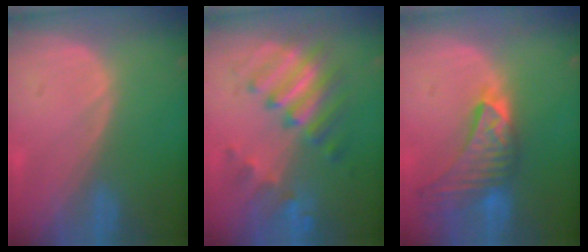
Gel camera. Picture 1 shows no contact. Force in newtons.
{"total": 8.0, "press": 8.0, "slide": 0.2}
{"total": 9.1, "press": 8.2, "slide": 3.8}